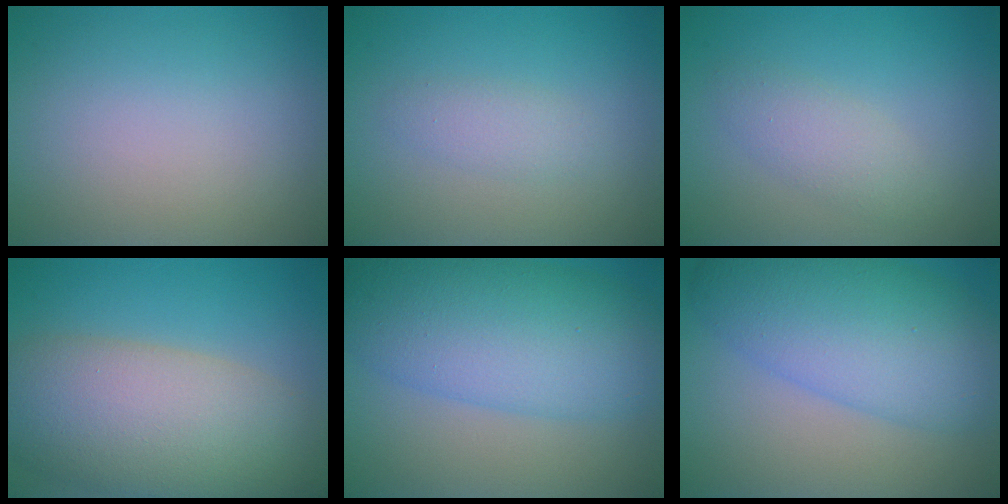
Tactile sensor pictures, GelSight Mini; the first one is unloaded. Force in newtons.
{"total": 1.6, "press": 1.6, "slide": 0.1}
{"total": 2.2, "press": 2.2, "slide": 0.2}
{"total": 10.8, "press": 10.8, "slide": 0.7}
{"total": 9.7, "press": 9.7, "slide": 0.1}
{"total": 9.0, "press": 9.0, "slide": 0.0}